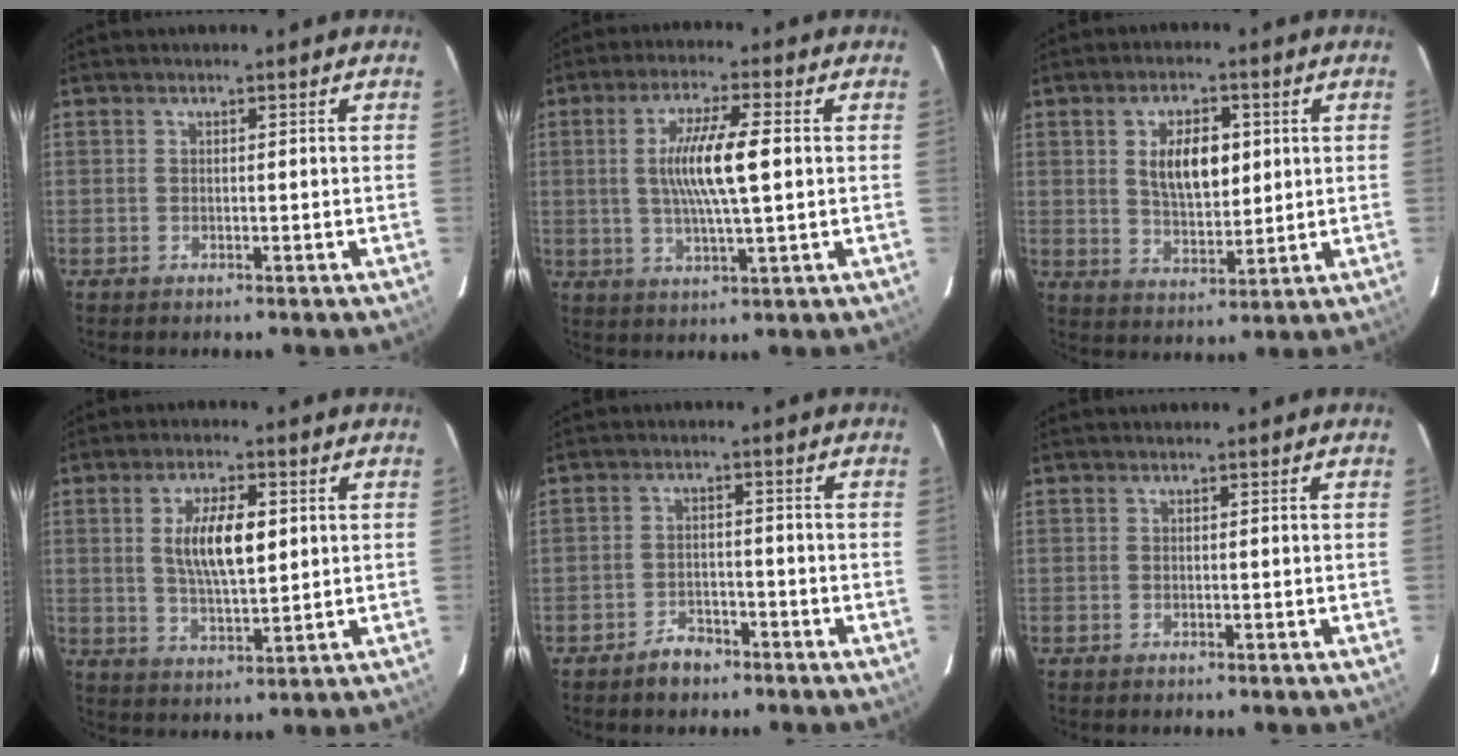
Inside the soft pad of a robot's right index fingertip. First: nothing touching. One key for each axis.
{"total": 9.9, "fx": 0.9, "fy": 1.2, "fz": 9.8, "tx": -0.182, "ty": -0.001, "tz": 0.018}
{"total": 9.0, "fx": 2.2, "fy": 4.6, "fz": 7.4, "tx": -0.133, "ty": 0.005, "tz": 0.045}
{"total": 9.4, "fx": 2.0, "fy": 3.4, "fz": 8.5, "tx": -0.156, "ty": 0.001, "tz": 0.040}
{"total": 4.2, "fx": -3.2, "fy": 2.4, "fz": 1.1, "tx": -0.031, "ty": 0.012, "tz": -0.048}
{"total": 0.0}